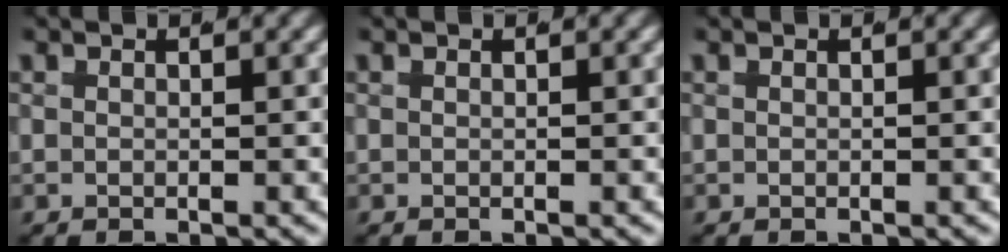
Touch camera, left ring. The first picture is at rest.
{"total": 0.0}
{"total": 0.0}